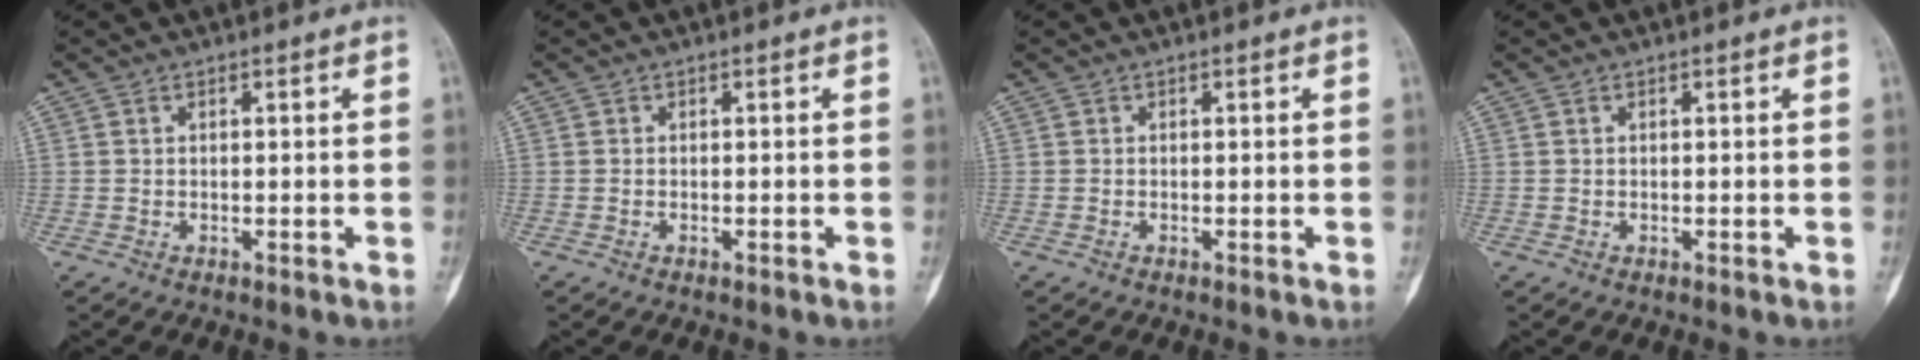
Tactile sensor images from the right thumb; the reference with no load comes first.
{"total": 0.0}
{"total": 0.0}
{"total": 0.0}